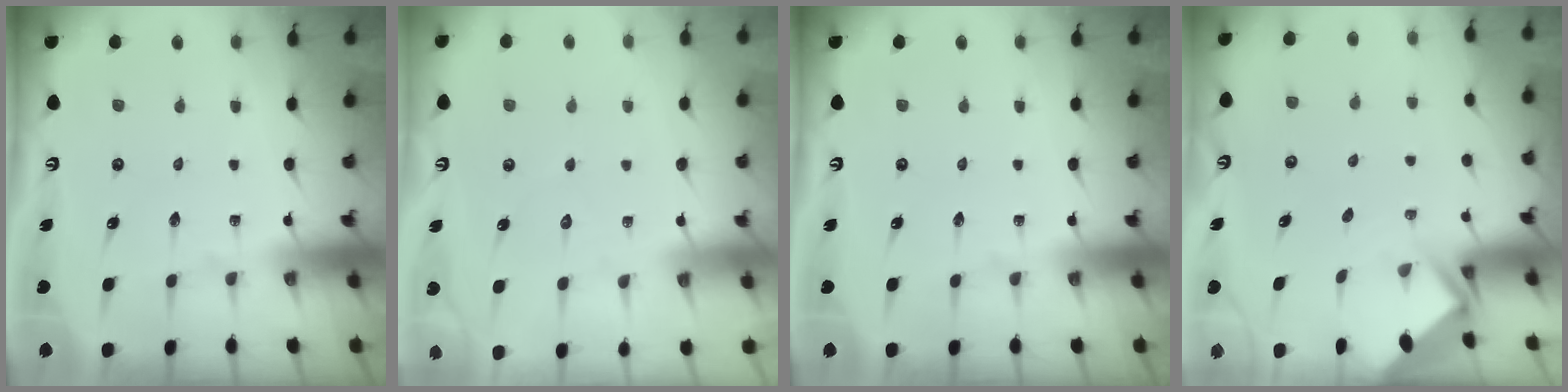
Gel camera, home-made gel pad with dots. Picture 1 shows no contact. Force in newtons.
{"total": 4.0, "press": 3.9, "slide": 0.5}
{"total": 0.0}
{"total": 2.7, "press": 2.7, "slide": 0.2}